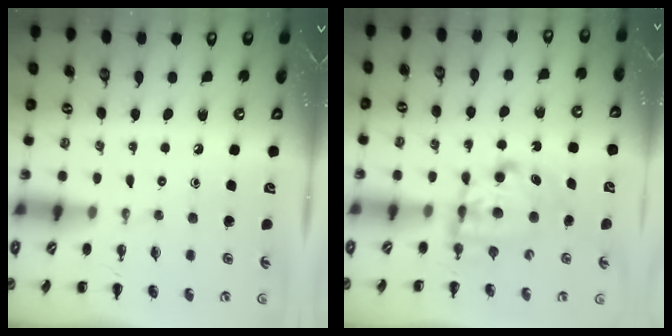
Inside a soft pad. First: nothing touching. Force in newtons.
{"total": 6.3, "press": 6.3, "slide": 0.3}